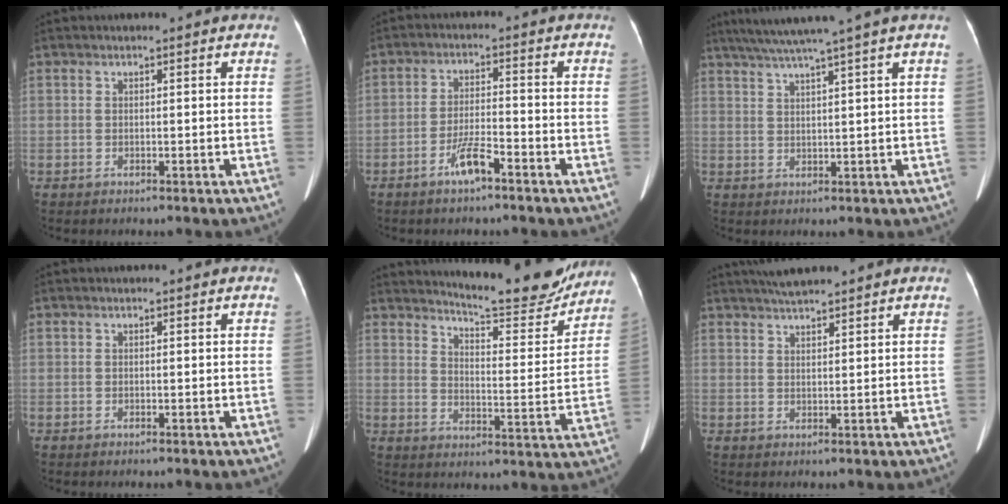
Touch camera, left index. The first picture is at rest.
{"total": 4.7, "force": [-3.3, 0.6, 3.3], "torque": [-0.072, -0.006, -0.063]}
{"total": 8.5, "force": [6.5, -2.1, 5.1], "torque": [-0.082, 0.022, 0.099]}
{"total": 0.0}
{"total": 15.8, "force": [14.9, 1.4, 5.1], "torque": [-0.075, -0.052, 0.190]}
{"total": 4.6, "force": [4.0, 0.3, 2.1], "torque": [-0.038, 0.019, 0.070]}